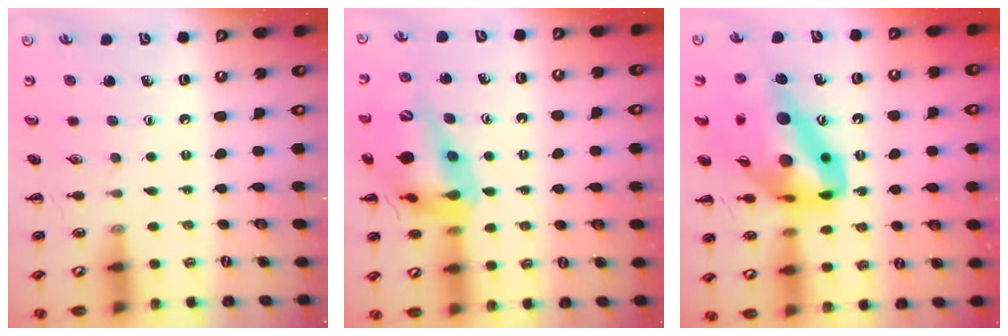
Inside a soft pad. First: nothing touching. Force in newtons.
{"total": 20.0, "press": 19.8, "slide": 2.7}
{"total": 18.9, "press": 18.0, "slide": 5.8}